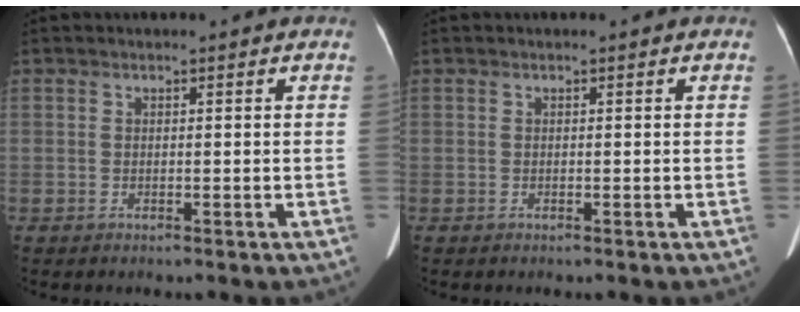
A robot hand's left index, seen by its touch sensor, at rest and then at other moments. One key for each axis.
{"total": 0.0}